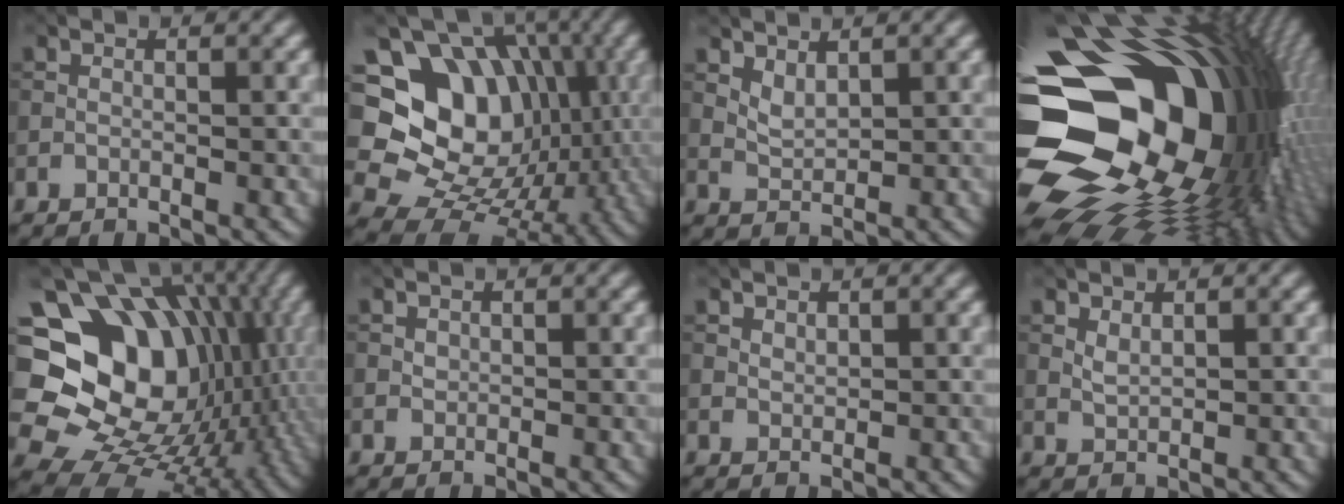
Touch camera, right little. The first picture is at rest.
{"total": 15.1, "force": [1.8, 12.5, 8.4], "torque": [-0.162, 0.018, 0.029]}
{"total": 1.7, "force": [1.1, 0.8, 1.0], "torque": [-0.021, -0.005, 0.028]}
{"total": 21.9, "force": [1.1, 15.6, 15.4], "torque": [-0.307, -0.039, 0.036]}
{"total": 19.2, "force": [1.2, 15.6, 11.1], "torque": [-0.190, 0.011, 0.027]}
{"total": 0.5, "force": [0.3, 0.4, 0.1], "torque": [-0.003, -0.002, 0.008]}
{"total": 1.0, "force": [0.7, 0.5, 0.4], "torque": [-0.009, -0.002, 0.017]}
{"total": 1.2, "force": [0.6, 0.6, 0.8], "torque": [-0.019, -0.003, 0.018]}